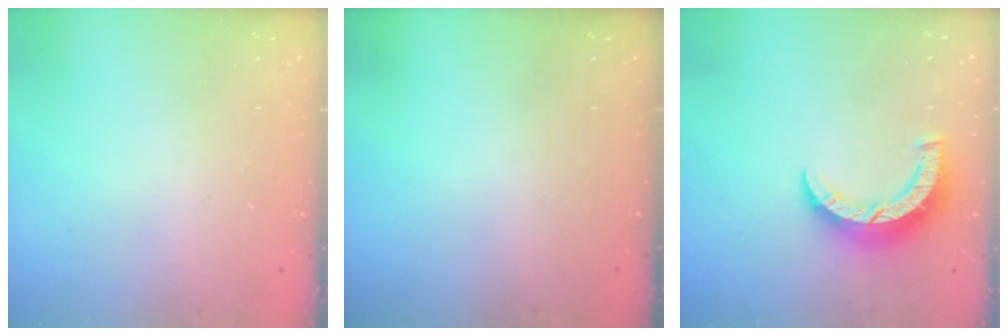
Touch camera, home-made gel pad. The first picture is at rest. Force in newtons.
{"total": 0.0}
{"total": 8.0, "press": 8.0, "slide": 0.4}